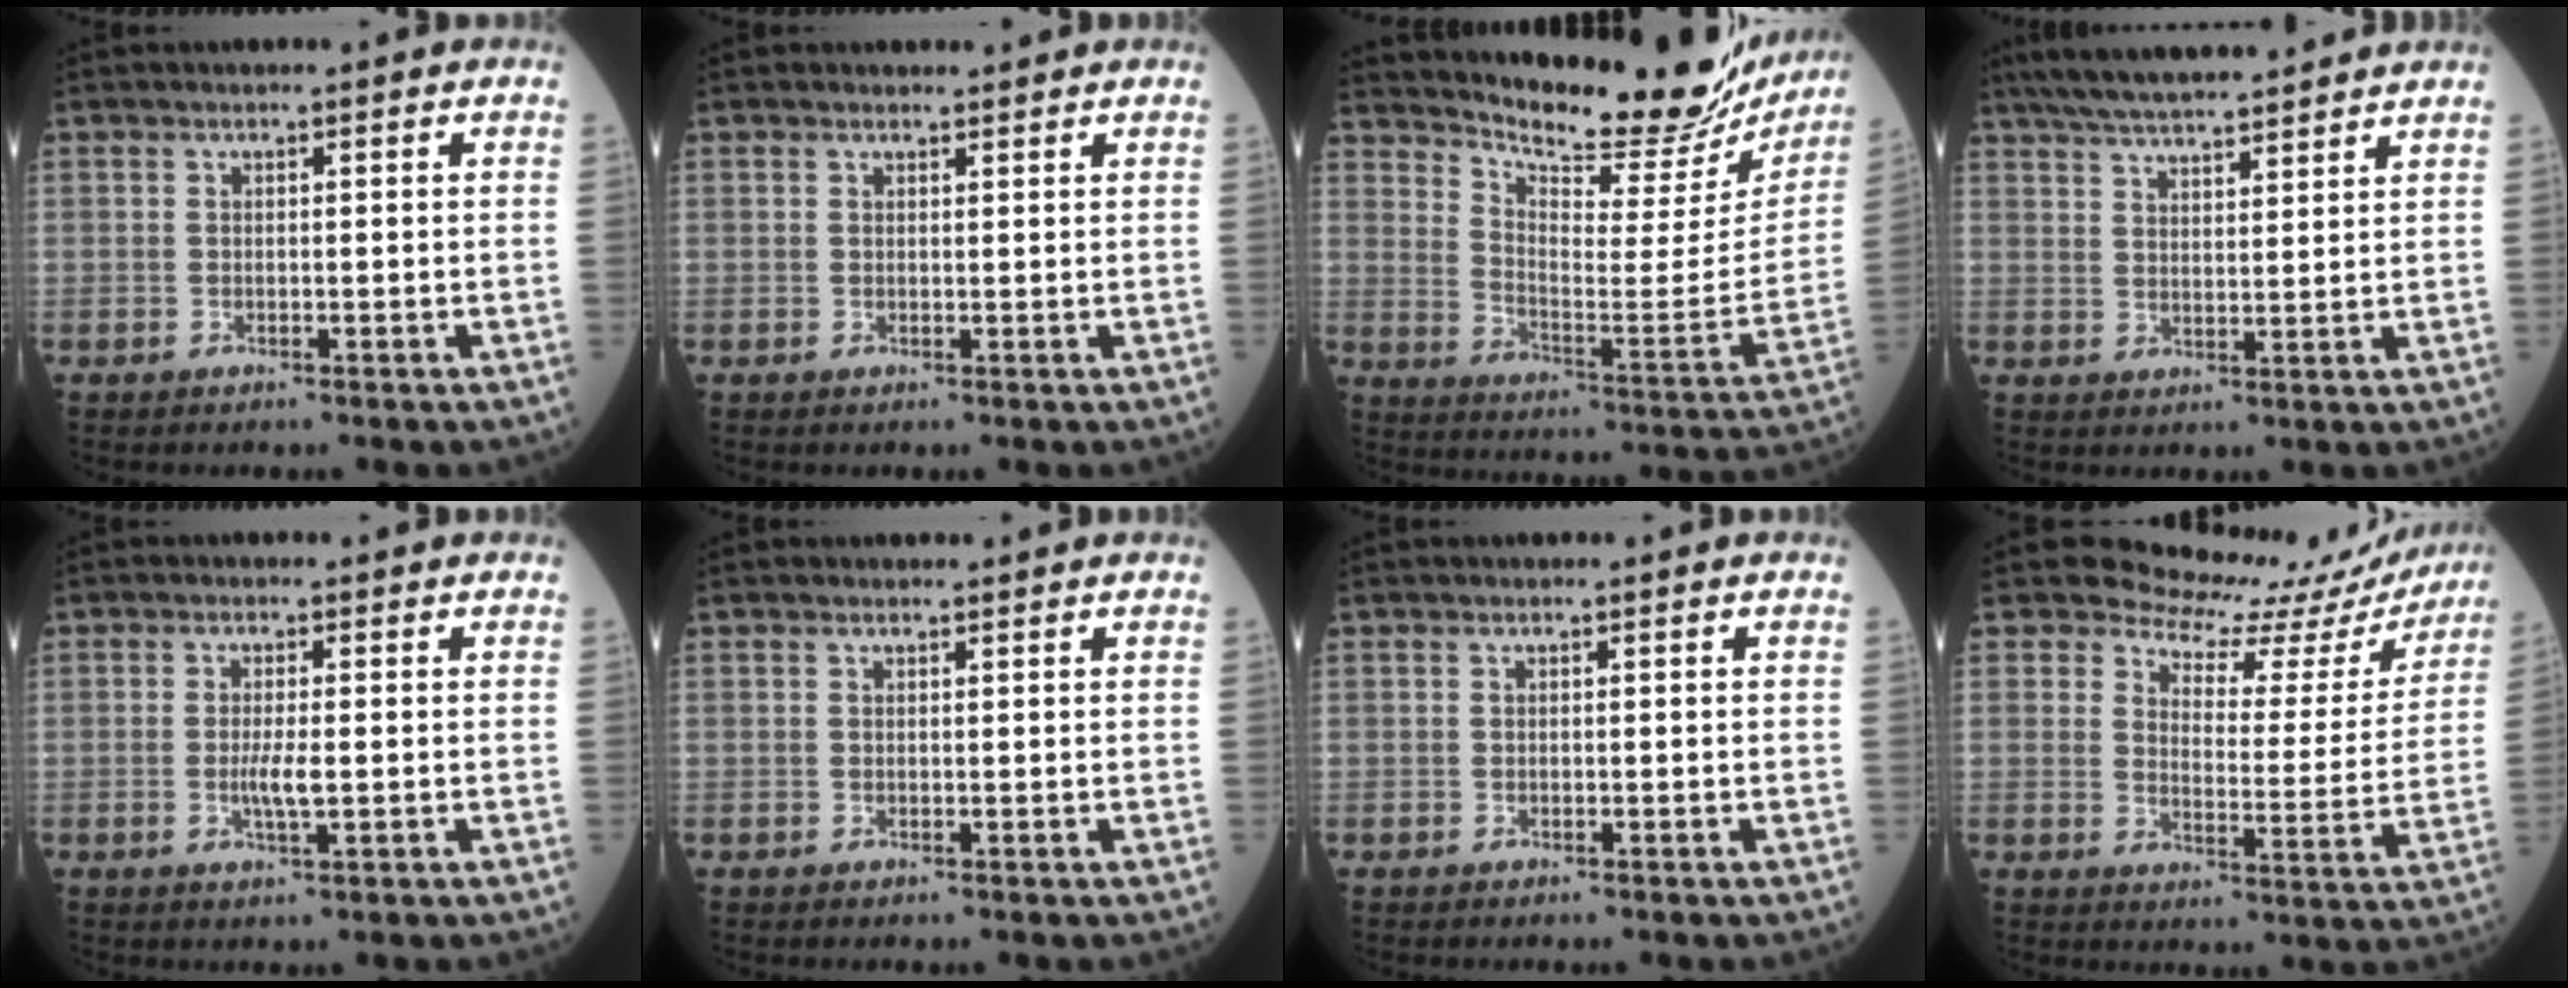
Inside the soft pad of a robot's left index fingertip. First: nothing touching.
{"total": 1.4, "force": [1.4, 0.2, 0.1], "torque": [-0.011, 0.002, 0.023]}
{"total": 23.0, "force": [21.5, 3.9, 7.0], "torque": [-0.113, -0.079, 0.287]}
{"total": 13.7, "force": [12.2, 1.7, 6.1], "torque": [-0.107, 0.028, 0.191]}
{"total": 2.7, "force": [-0.2, 0.3, 2.7], "torque": [-0.058, -0.005, -0.002]}
{"total": 1.0, "force": [1.0, 0.0, 0.1], "torque": [-0.008, 0.001, 0.016]}
{"total": 0.0}
{"total": 15.3, "force": [14.3, 5.1, 1.7], "torque": [-0.004, -0.046, 0.150]}